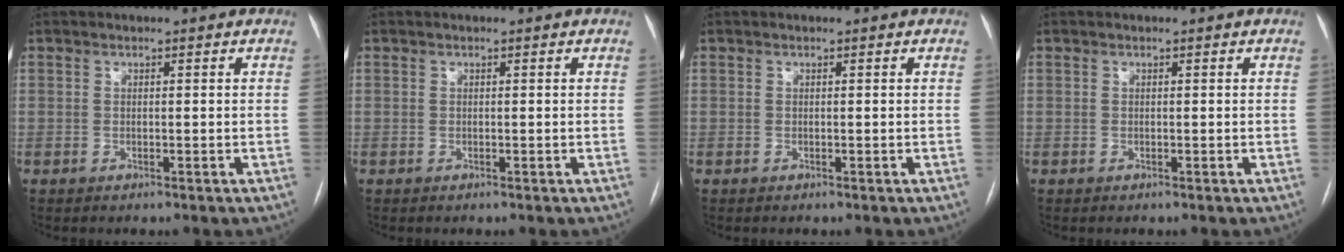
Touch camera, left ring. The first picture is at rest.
{"total": 0.0}
{"total": 0.0}
{"total": 0.0}